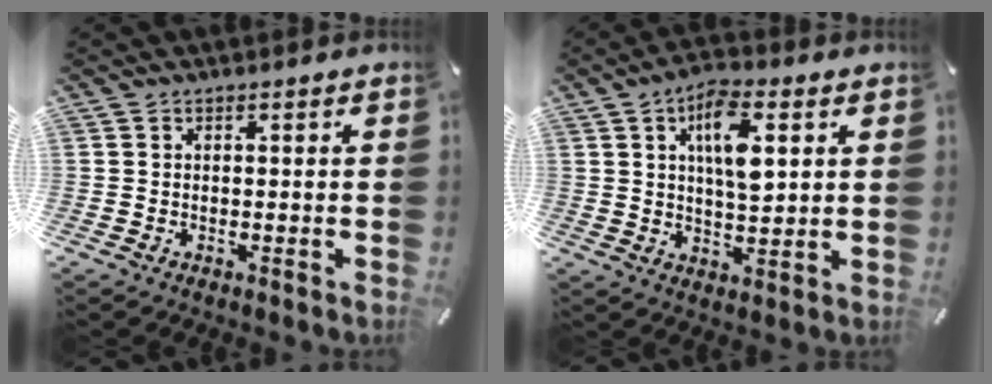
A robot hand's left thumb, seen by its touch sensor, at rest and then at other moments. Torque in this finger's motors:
{"motor_torque": [0.39, 0.84, 0.73, -0.71, 0.37]}